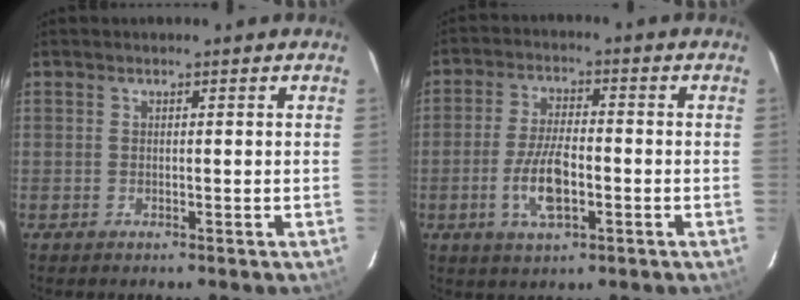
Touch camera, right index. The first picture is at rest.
{"total": 8.4, "force": [-2.7, 3.2, 7.2], "torque": [-0.149, -0.003, -0.049]}